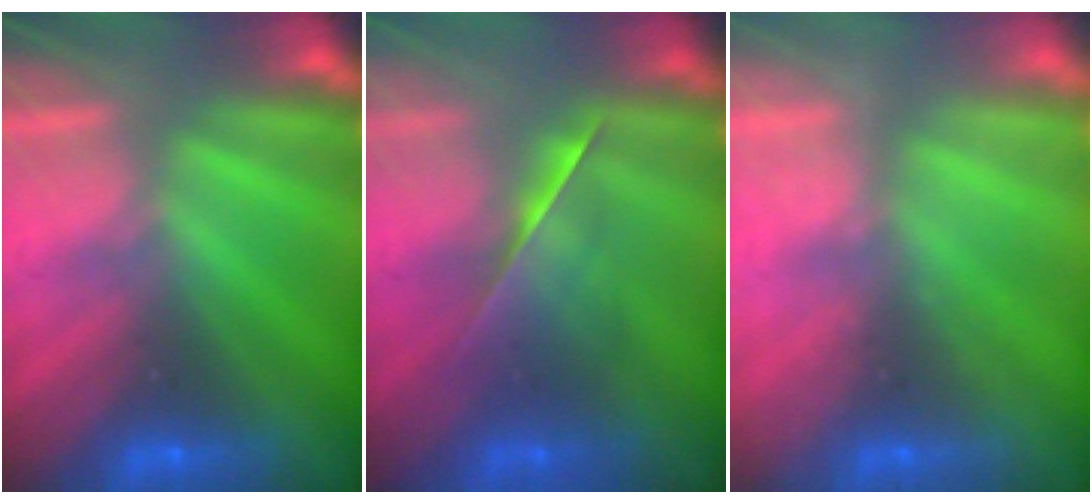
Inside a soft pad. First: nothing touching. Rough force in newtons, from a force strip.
{"total": 2.1}
{"total": 2.2}